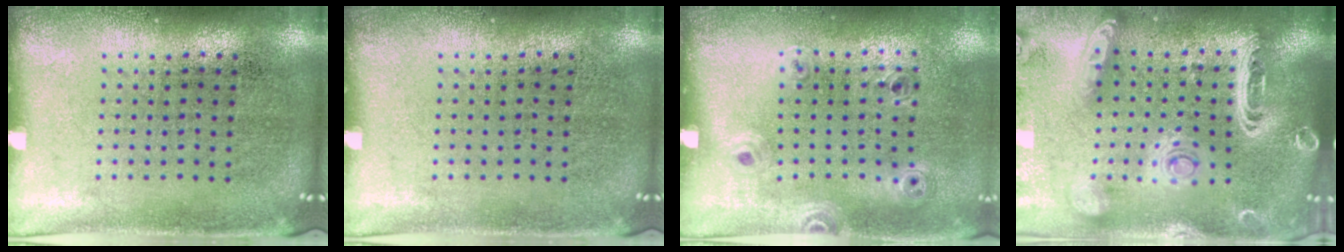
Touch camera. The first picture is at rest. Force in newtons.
{"total": 0.0}
{"total": 1.0, "press": 1.0, "slide": 0.2}
{"total": 3.1, "press": 2.6, "slide": 1.7}